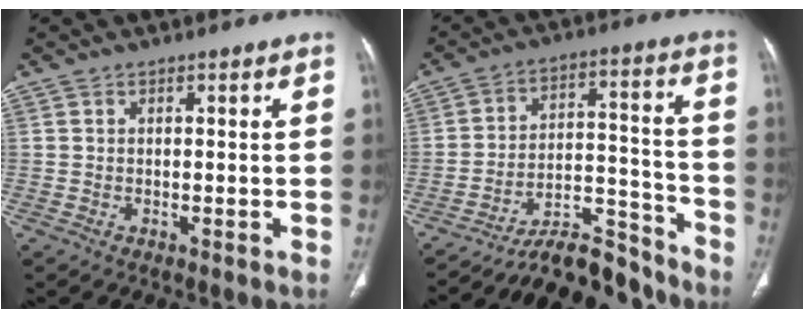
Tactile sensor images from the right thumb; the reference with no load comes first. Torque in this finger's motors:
{"motor_torque": [4.40, 0.61, 0.46, -1.71, 0.04]}